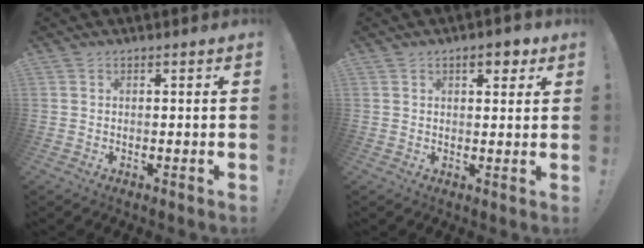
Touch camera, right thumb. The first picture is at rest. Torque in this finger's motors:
{"motor_torque": [-0.52, 0.55, 0.42, 0.38, 0.05]}